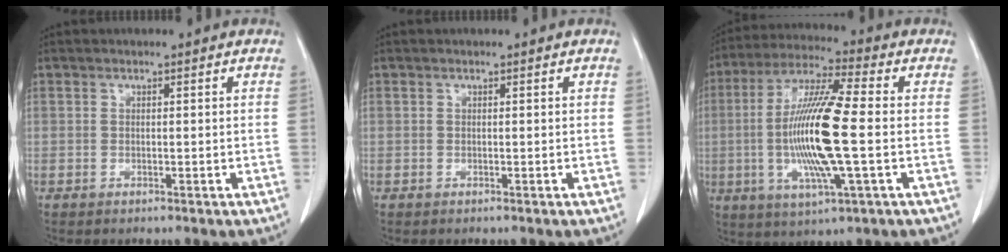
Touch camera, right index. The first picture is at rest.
{"total": 0.0}
{"total": 15.7, "force": [-1.5, 1.2, 15.6], "torque": [-0.312, -0.006, -0.032]}